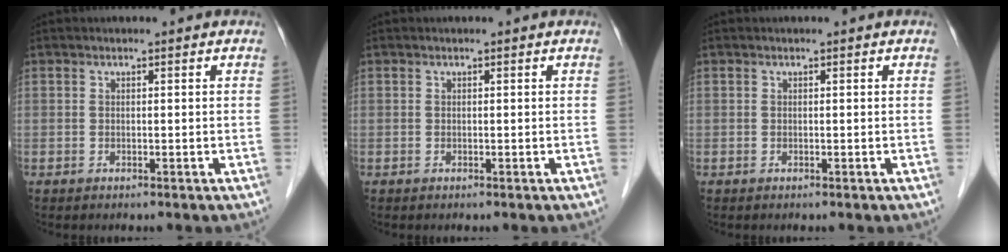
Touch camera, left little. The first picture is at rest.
{"total": 0.0}
{"total": 0.0}